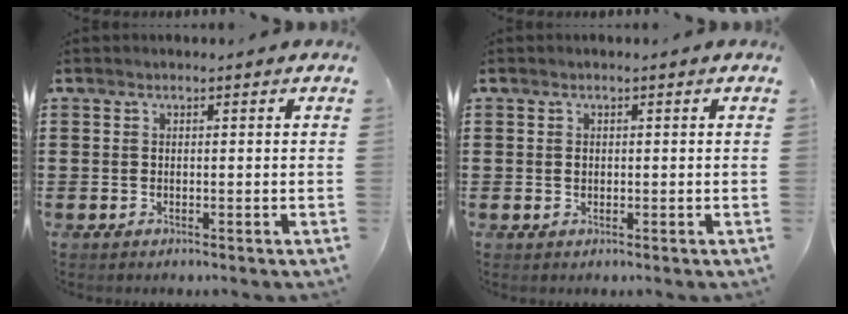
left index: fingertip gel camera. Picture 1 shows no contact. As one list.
[{"total": 0.8, "force": [0.1, 0.6, 0.5], "torque": [-0.013, 0.002, 0.001]}]